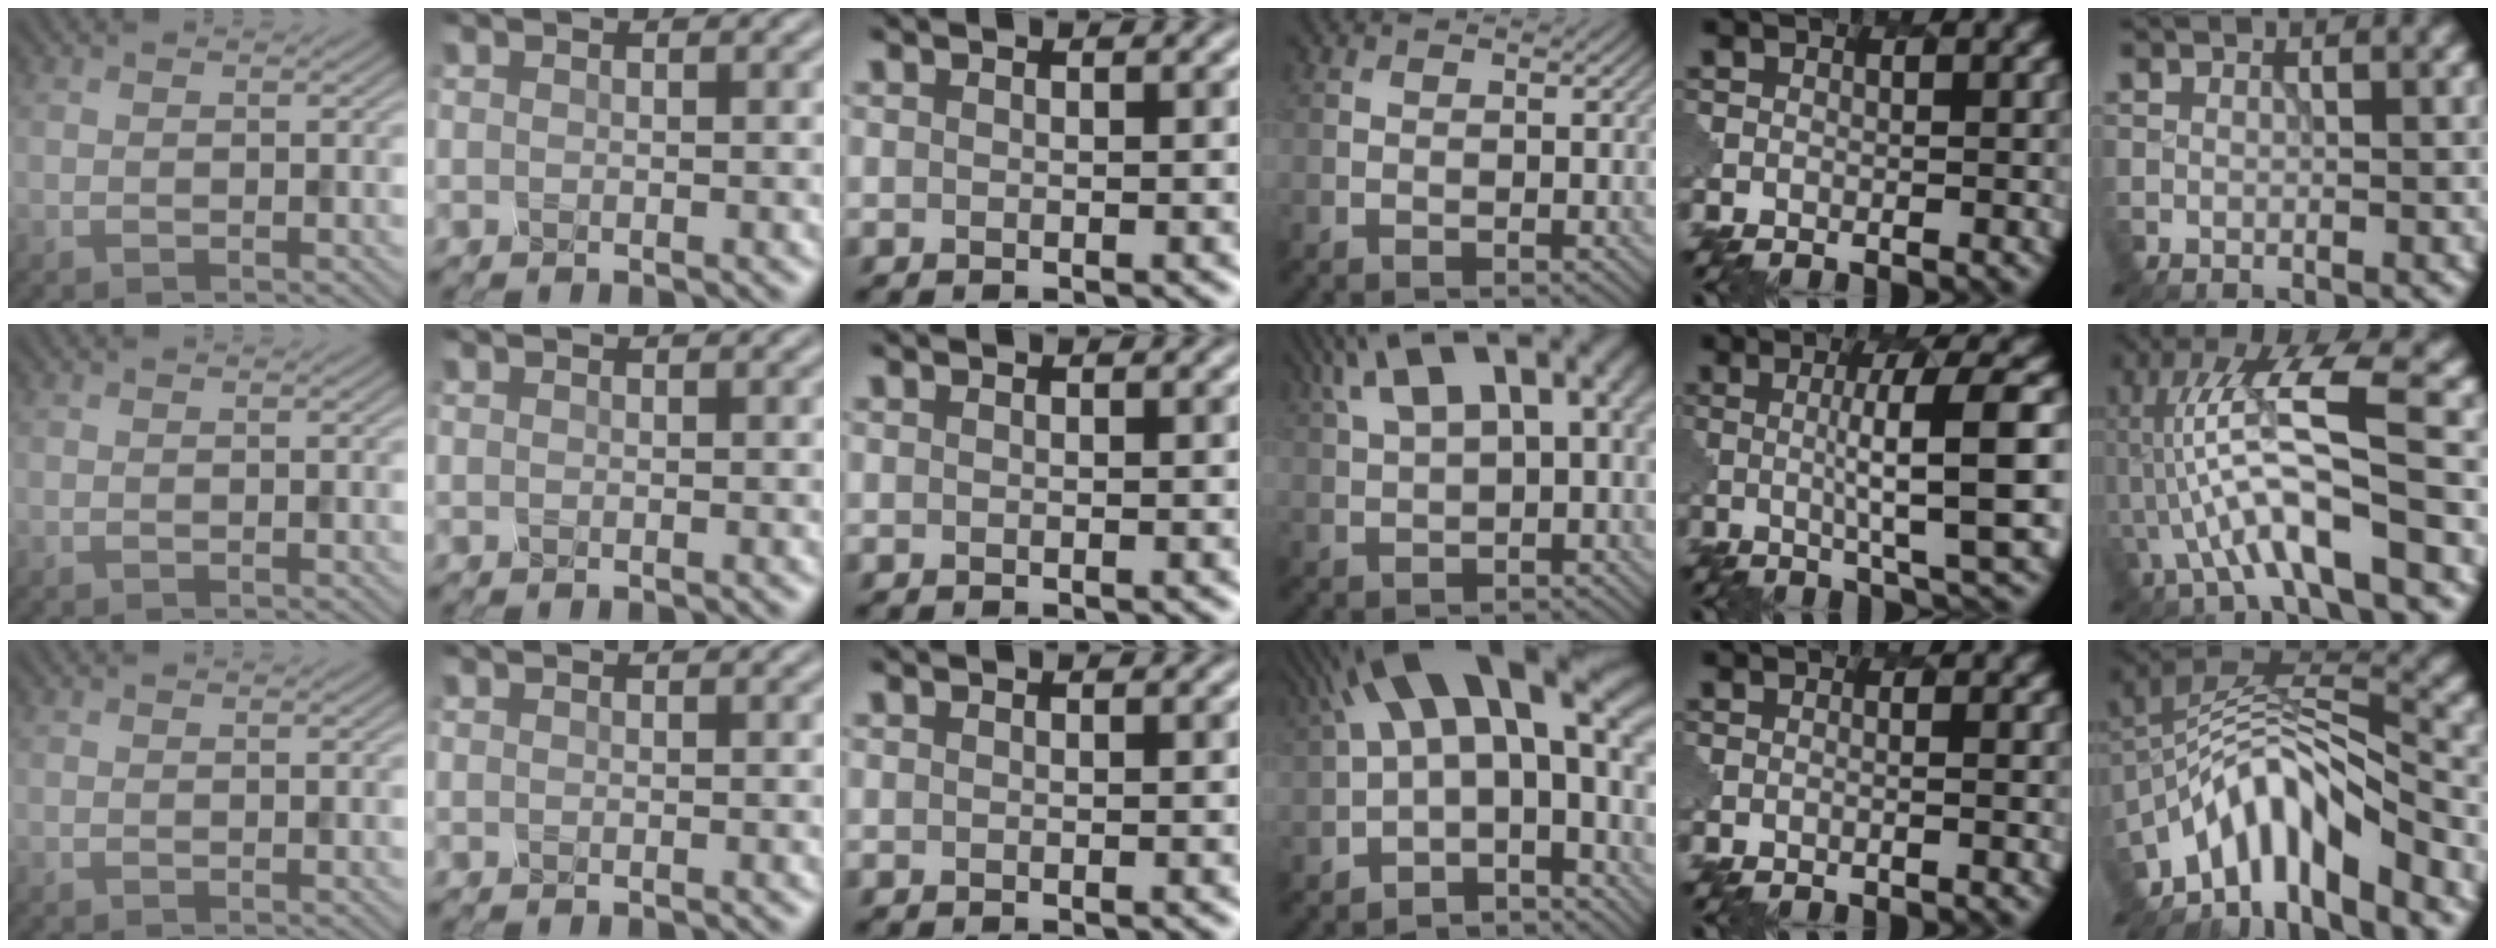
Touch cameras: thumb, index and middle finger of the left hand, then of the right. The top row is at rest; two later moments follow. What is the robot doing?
{"motion": "dispense", "object": "oil cruet"}